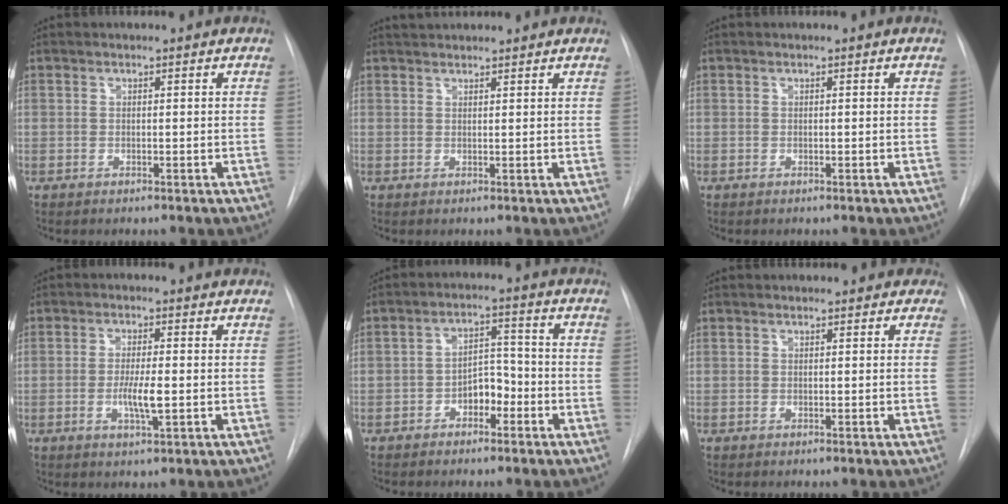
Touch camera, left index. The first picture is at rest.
{"total": 3.9, "force": [3.6, 0.7, 1.1], "torque": [-0.017, 0.034, 0.054]}
{"total": 0.0}
{"total": 4.4, "force": [-1.3, 0.5, 4.2], "torque": [-0.080, -0.011, -0.019]}
{"total": 5.0, "force": [-2.8, 2.7, 3.1], "torque": [-0.049, 0.015, -0.047]}
{"total": 1.2, "force": [0.7, 1.0, -0.1], "torque": [0.013, 0.000, -0.003]}